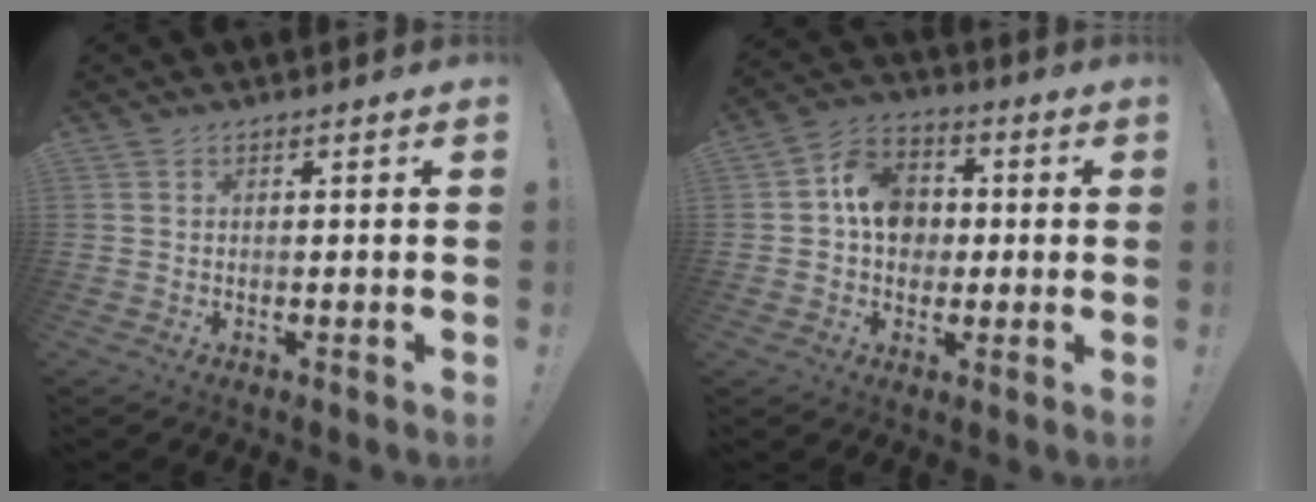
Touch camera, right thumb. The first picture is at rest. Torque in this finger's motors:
{"motor_torque": [0.17, 0.24, 0.59, 0.13, 0.06]}